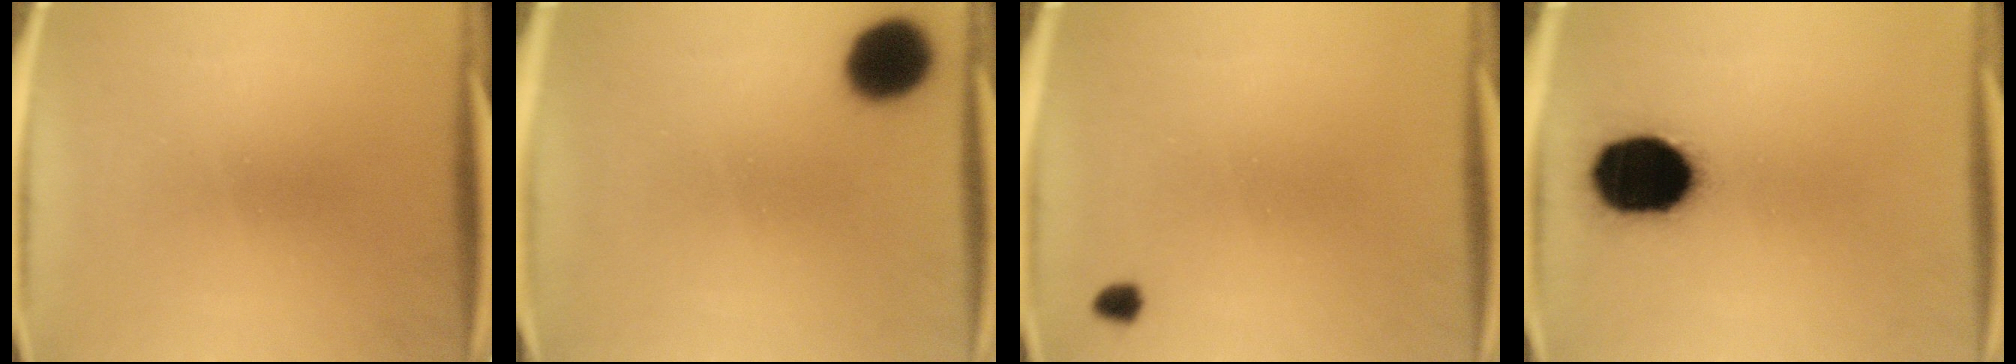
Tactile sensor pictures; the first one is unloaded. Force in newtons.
{"total": 10.8}
{"total": 1.4}
{"total": 19.0}